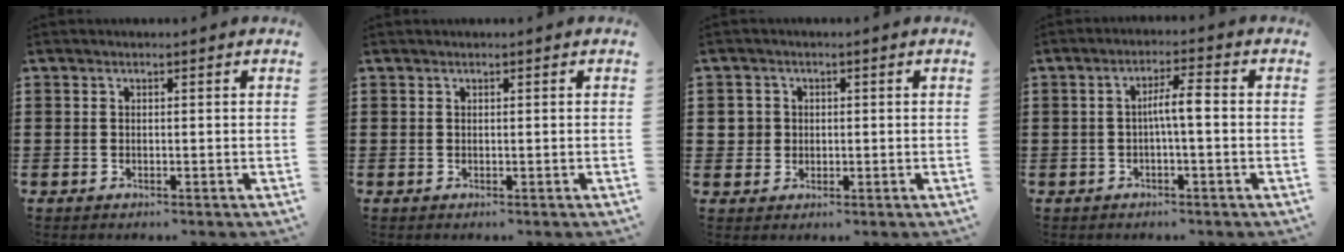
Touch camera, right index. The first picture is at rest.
{"total": 0.0}
{"total": 2.4, "force": [0.2, 2.3, 0.6], "torque": [-0.021, 0.009, 0.001]}
{"total": 3.9, "force": [-0.4, 0.4, 3.9], "torque": [-0.072, 0.006, -0.012]}